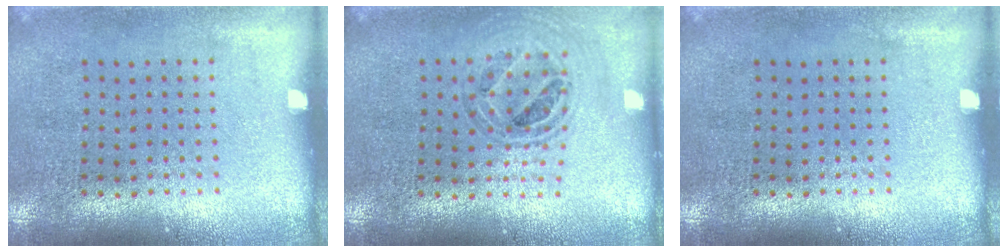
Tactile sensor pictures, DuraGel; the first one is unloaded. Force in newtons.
{"total": 0.7, "press": 0.7, "slide": 0.0}
{"total": 0.0}